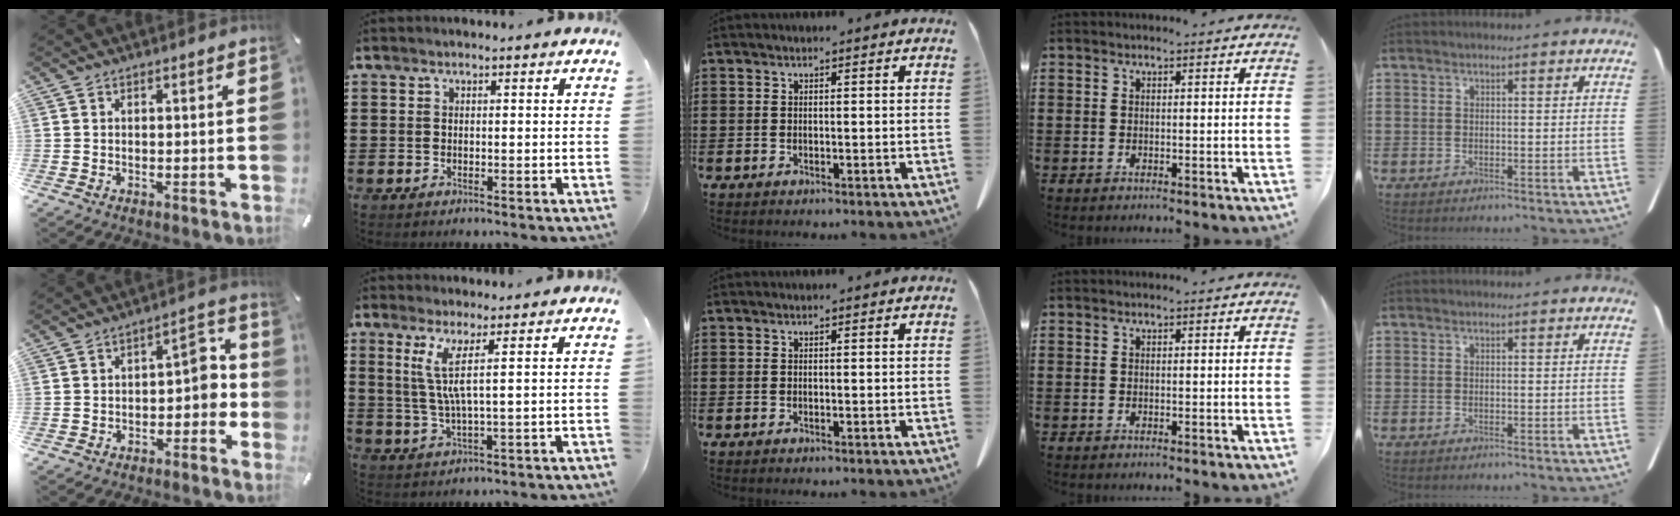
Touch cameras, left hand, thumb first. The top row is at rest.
{"thumb": {"total": 8.0, "force": [-0.6, 5.1, 6.2], "torque": [-0.073, 0.002, -0.017]}, "index": {"total": 5.9, "force": [2.2, 0.0, 5.5], "torque": [-0.120, -0.013, 0.034]}}